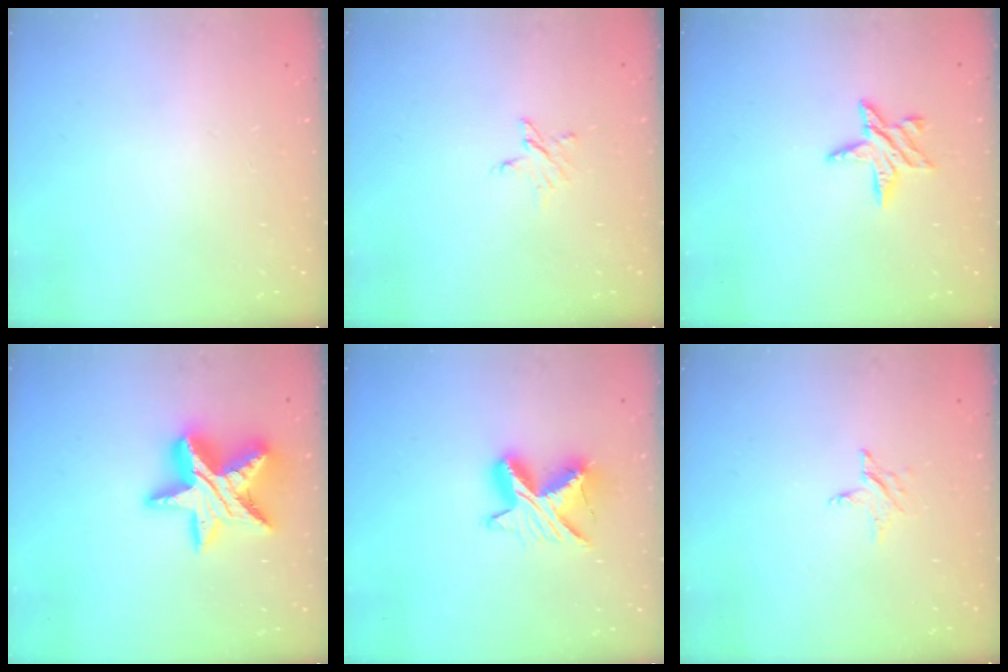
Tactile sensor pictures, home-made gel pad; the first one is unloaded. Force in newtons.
{"total": 2.5, "press": 2.5, "slide": 0.2}
{"total": 7.4, "press": 7.4, "slide": 0.1}
{"total": 19.4, "press": 19.4, "slide": 1.2}
{"total": 9.9, "press": 9.9, "slide": 0.5}
{"total": 2.9, "press": 2.9, "slide": 0.2}